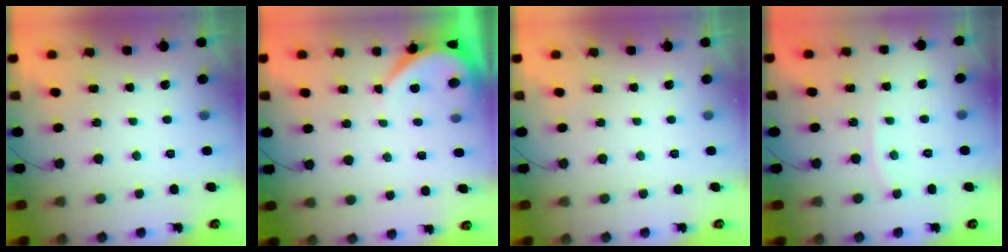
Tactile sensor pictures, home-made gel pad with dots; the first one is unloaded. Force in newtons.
{"total": 3.9, "press": 3.8, "slide": 0.5}
{"total": 0.0}
{"total": 2.3, "press": 2.3, "slide": 0.3}